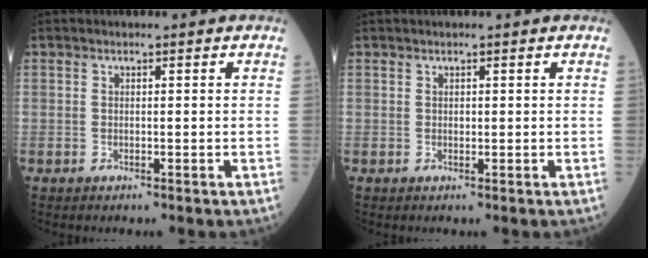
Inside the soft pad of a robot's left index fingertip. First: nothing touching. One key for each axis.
{"total": 1.0, "fx": 0.6, "fy": 0.6, "fz": 0.5, "tx": -0.008, "ty": 0.003, "tz": 0.010}